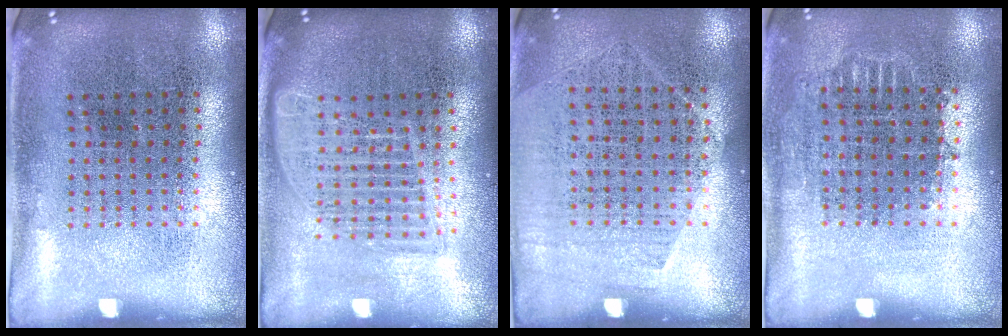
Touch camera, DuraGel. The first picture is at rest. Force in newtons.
{"total": 1.6, "press": 1.4, "slide": 0.8}
{"total": 1.3, "press": 1.0, "slide": 0.7}
{"total": 0.7, "press": 0.7, "slide": 0.2}